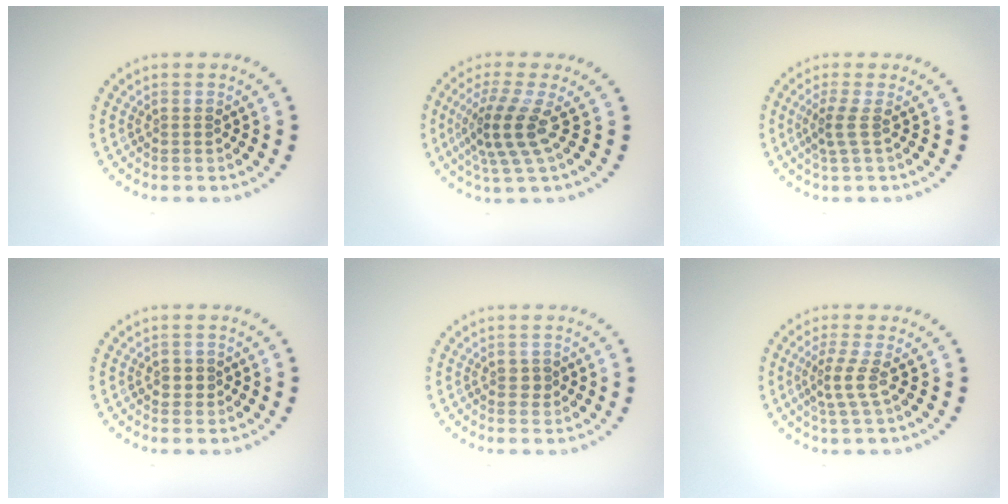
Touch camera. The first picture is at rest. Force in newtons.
{"total": 4.2, "press": 3.0, "slide": 2.8}
{"total": 1.8, "press": 1.2, "slide": 1.3}
{"total": 1.1, "press": 1.1, "slide": 0.4}
{"total": 1.0, "press": 1.0, "slide": 0.1}
{"total": 2.3, "press": 1.5, "slide": 1.8}